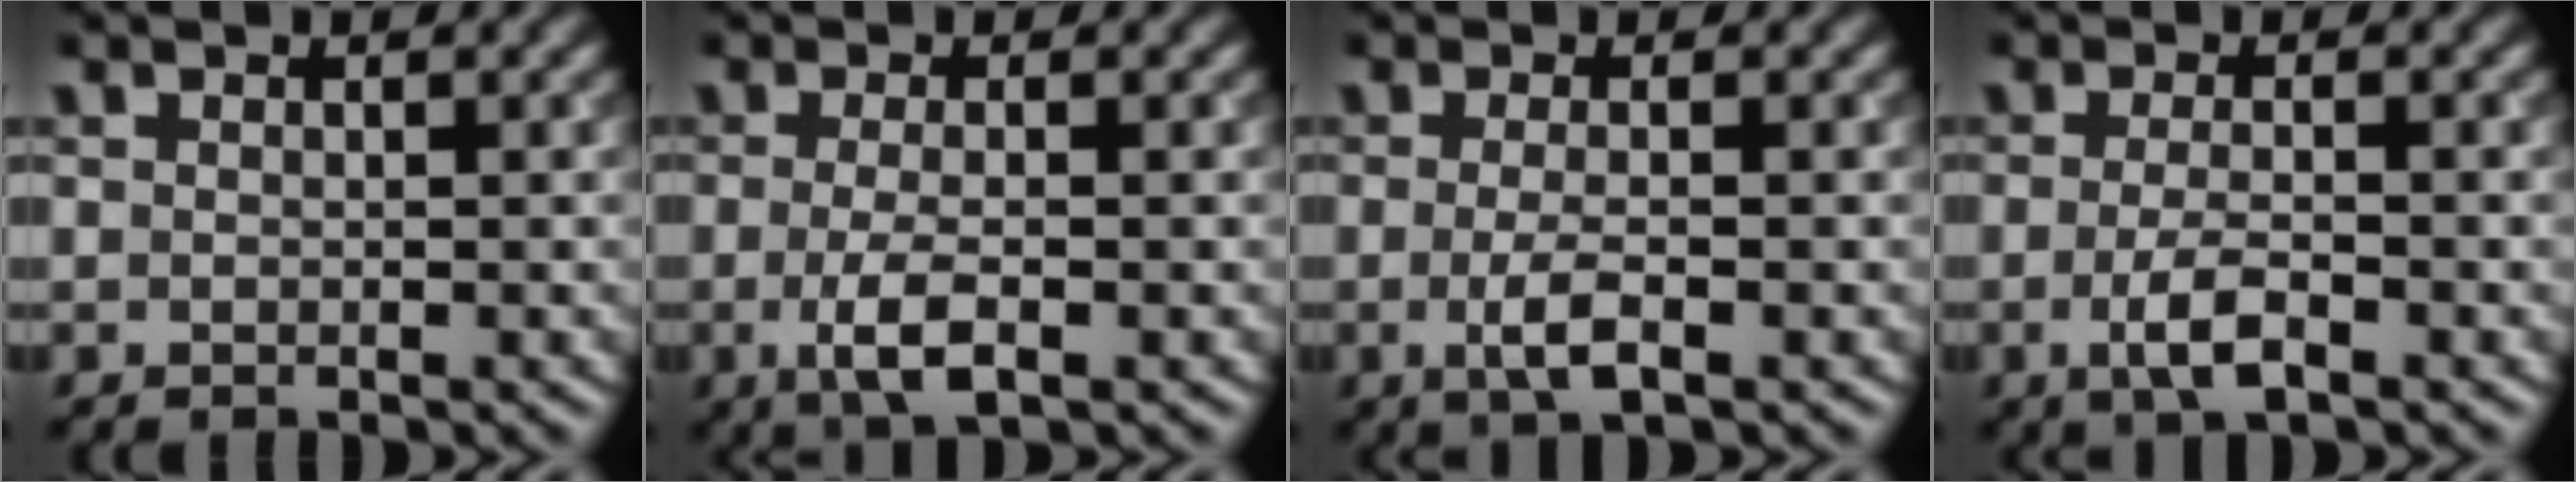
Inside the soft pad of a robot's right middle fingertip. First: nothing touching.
{"total": 3.2, "force": [-0.8, 0.9, 2.9], "torque": [-0.061, -0.008, -0.017]}
{"total": 2.6, "force": [-0.6, 0.6, 2.5], "torque": [-0.047, -0.006, -0.014]}
{"total": 2.7, "force": [-1.0, 0.7, 2.4], "torque": [-0.049, -0.003, -0.021]}